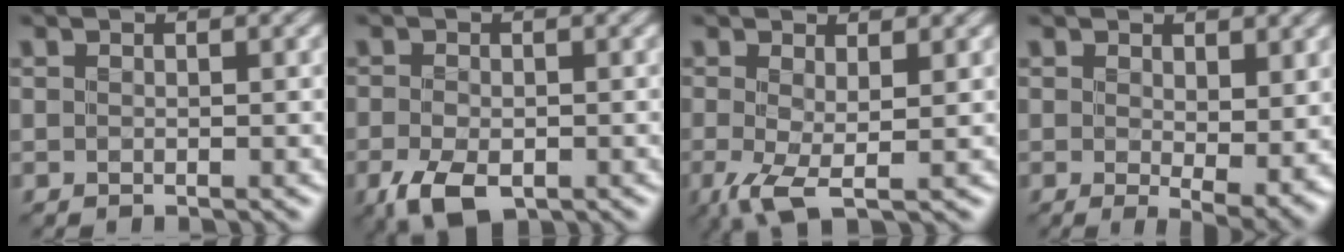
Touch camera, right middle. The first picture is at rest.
{"total": 4.1, "force": [-2.0, 2.2, 2.8], "torque": [-0.063, -0.010, -0.036]}
{"total": 3.5, "force": [-0.5, 0.9, 3.3], "torque": [-0.074, -0.009, -0.013]}
{"total": 4.1, "force": [1.1, 1.4, 3.7], "torque": [-0.059, -0.015, 0.024]}